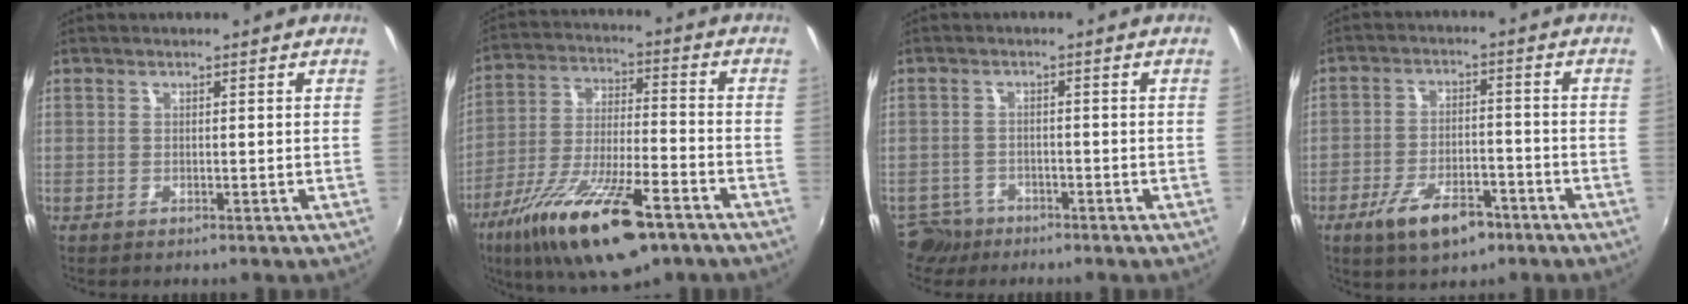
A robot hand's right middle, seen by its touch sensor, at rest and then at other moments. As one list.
[{"total": 20.4, "force": [-12.5, 6.1, 14.9], "torque": [-0.281, -0.046, -0.214]}, {"total": 5.4, "force": [-3.9, 3.6, 0.8], "torque": [-0.034, 0.005, -0.071]}, {"total": 10.2, "force": [-6.2, 4.5, 6.7], "torque": [-0.141, -0.007, -0.101]}]